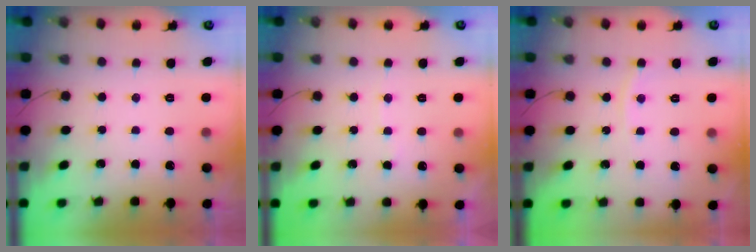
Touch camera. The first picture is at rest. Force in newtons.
{"total": 4.1, "press": 4.1, "slide": 0.6}
{"total": 3.4, "press": 3.4, "slide": 0.0}